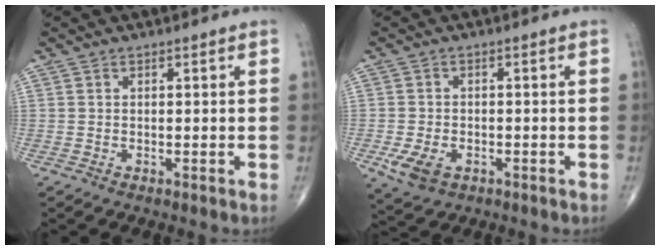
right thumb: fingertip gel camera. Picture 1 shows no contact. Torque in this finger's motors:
{"motor_torque": [0.28, 0.01, -0.07, -0.12, 0.15]}